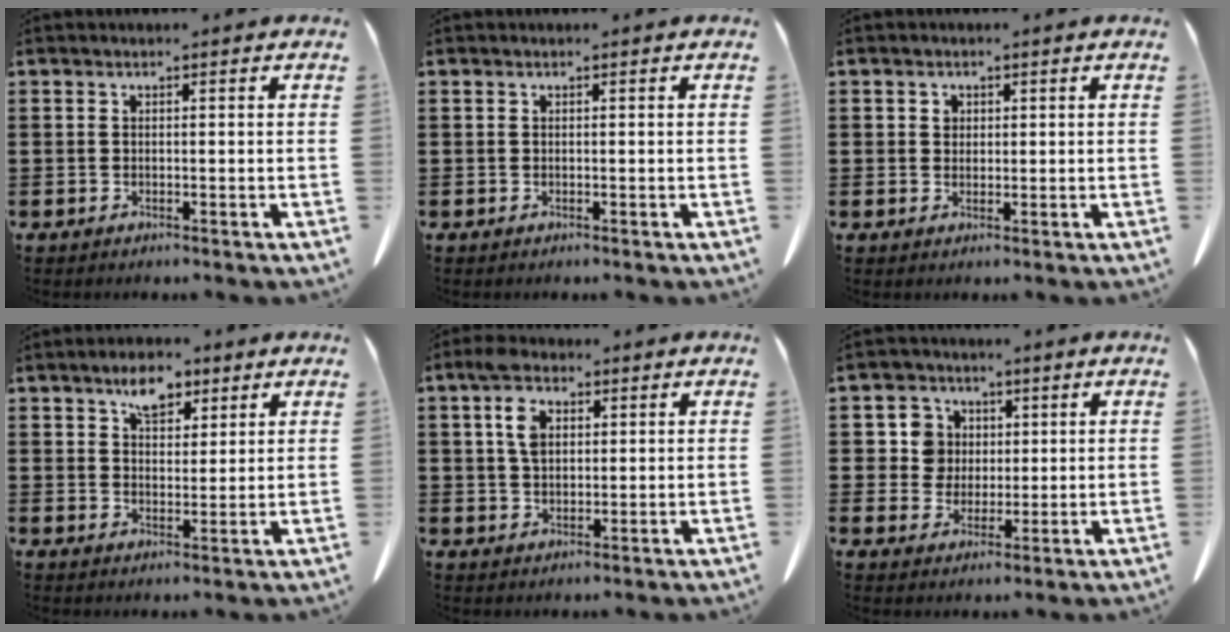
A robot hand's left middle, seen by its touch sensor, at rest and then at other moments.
{"total": 0.0}
{"total": 1.6, "force": [0.8, 1.3, 0.4], "torque": [-0.003, 0.003, 0.013]}
{"total": 6.0, "force": [4.1, 3.1, 3.0], "torque": [-0.048, -0.003, 0.070]}
{"total": 5.5, "force": [2.2, 3.4, 3.7], "torque": [-0.078, 0.011, 0.037]}
{"total": 5.9, "force": [1.7, 5.5, 1.2], "torque": [-0.043, 0.016, 0.029]}